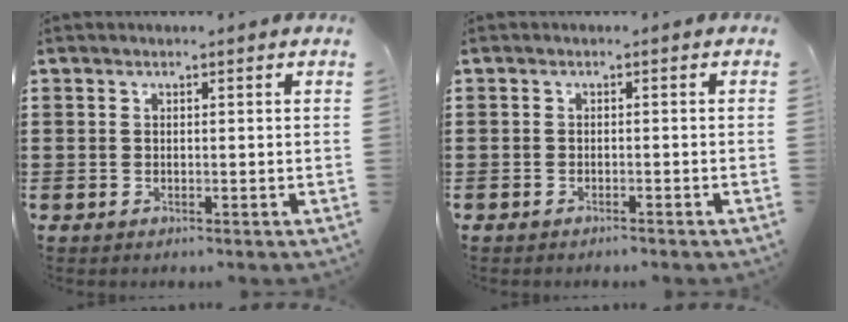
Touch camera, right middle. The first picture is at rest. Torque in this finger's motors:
{"motor_torque": [-0.15, 0.04, 0.02, -0.01]}